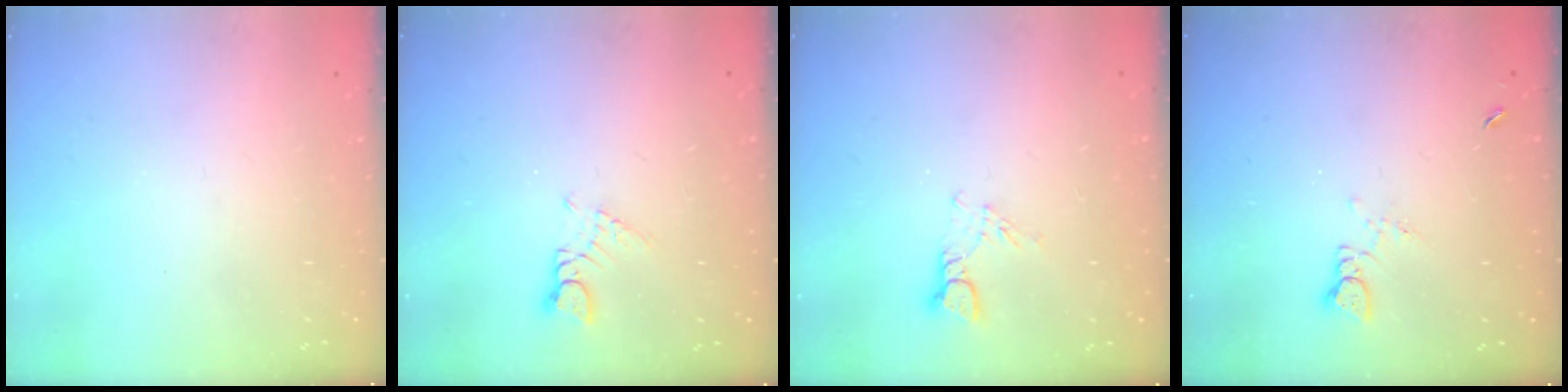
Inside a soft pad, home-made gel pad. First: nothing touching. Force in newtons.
{"total": 2.3, "press": 2.3, "slide": 0.3}
{"total": 3.6, "press": 3.6, "slide": 0.3}
{"total": 1.0, "press": 1.0, "slide": 0.1}